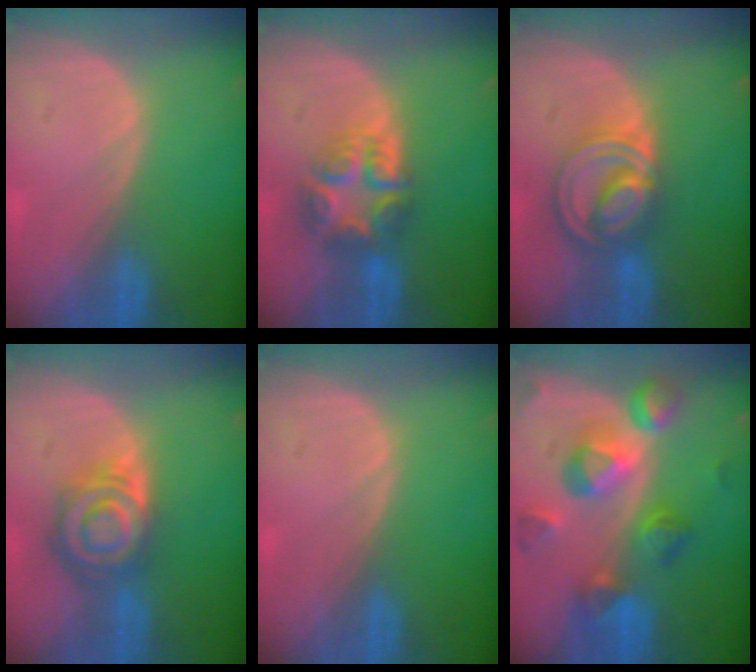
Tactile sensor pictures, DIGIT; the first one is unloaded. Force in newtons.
{"total": 7.6, "press": 6.7, "slide": 3.7}
{"total": 8.6, "press": 7.2, "slide": 4.7}
{"total": 8.0, "press": 7.1, "slide": 3.8}
{"total": 0.0}
{"total": 10.5, "press": 9.4, "slide": 4.8}